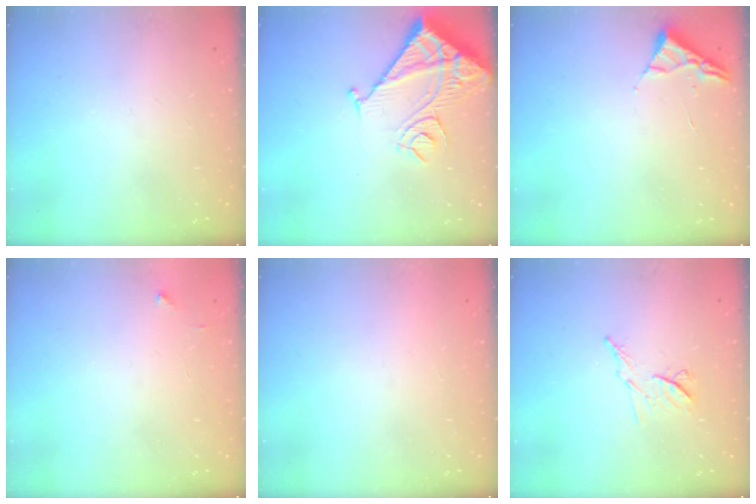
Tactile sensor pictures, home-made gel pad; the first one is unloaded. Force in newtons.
{"total": 13.7, "press": 13.6, "slide": 1.6}
{"total": 3.1, "press": 3.0, "slide": 0.4}
{"total": 2.0, "press": 2.0, "slide": 0.2}
{"total": 1.5, "press": 1.5, "slide": 0.1}
{"total": 7.6, "press": 7.5, "slide": 1.1}